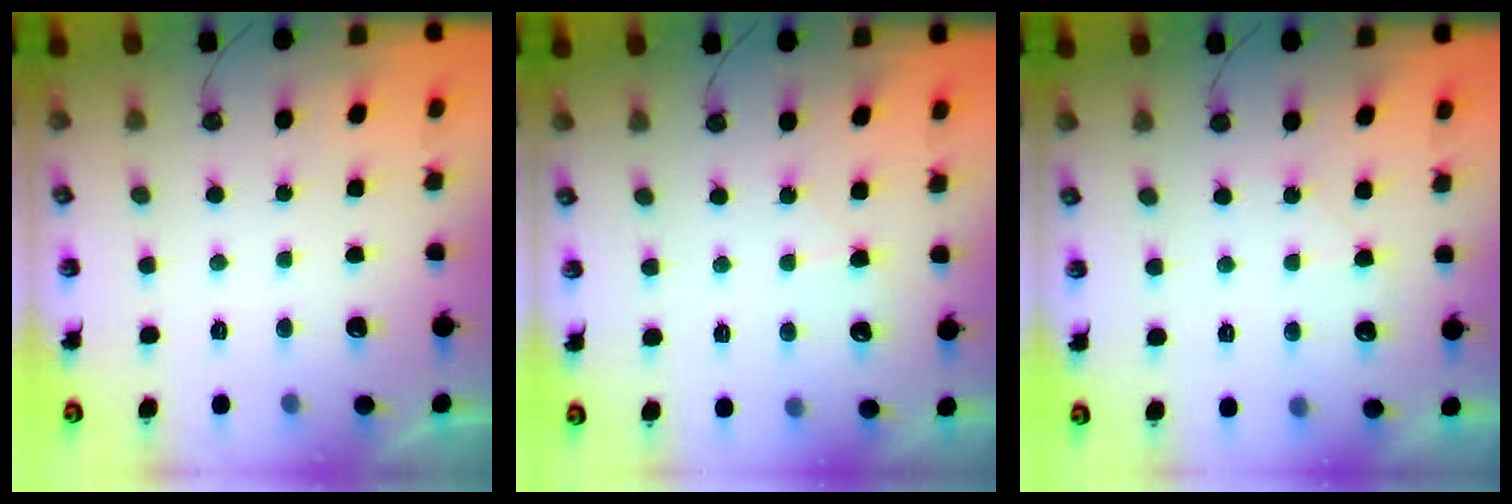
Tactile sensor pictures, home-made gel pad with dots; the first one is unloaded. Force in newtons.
{"total": 5.1, "press": 5.1, "slide": 0.7}
{"total": 4.2, "press": 4.1, "slide": 0.5}